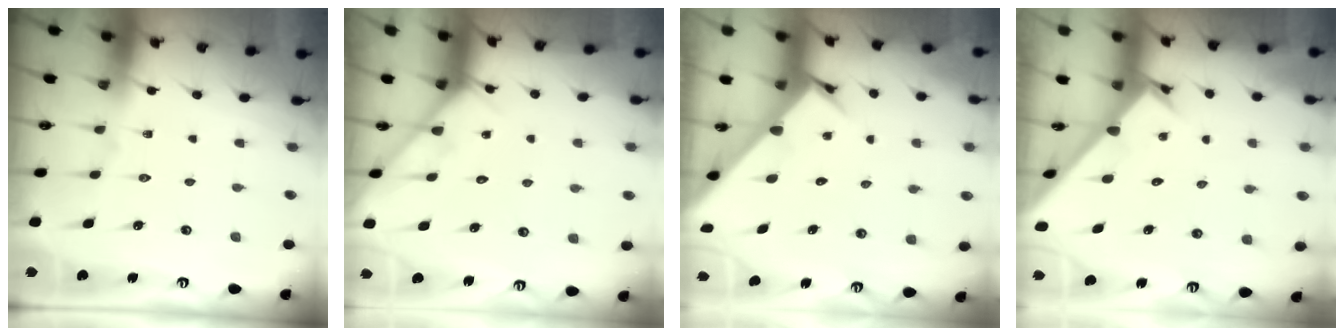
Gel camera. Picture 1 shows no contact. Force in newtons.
{"total": 5.3, "press": 5.2, "slide": 0.6}
{"total": 3.5, "press": 3.5, "slide": 0.2}
{"total": 2.2, "press": 2.2, "slide": 0.1}